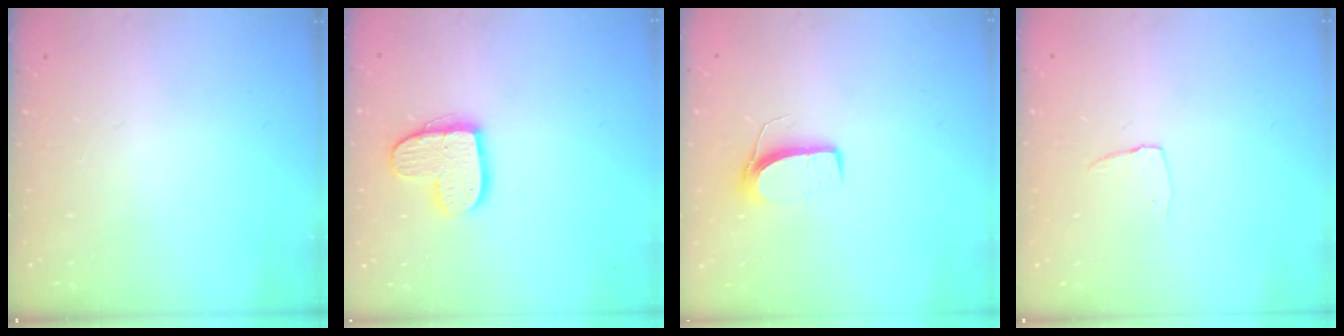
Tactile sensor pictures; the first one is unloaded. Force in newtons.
{"total": 13.5, "press": 13.5, "slide": 0.9}
{"total": 7.0, "press": 7.0, "slide": 0.4}
{"total": 3.5, "press": 3.5, "slide": 0.3}